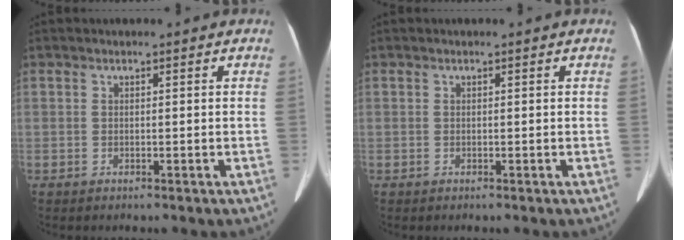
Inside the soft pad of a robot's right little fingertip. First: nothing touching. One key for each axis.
{"total": 0.0}